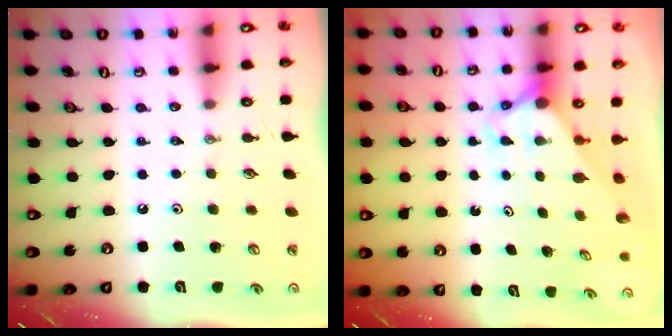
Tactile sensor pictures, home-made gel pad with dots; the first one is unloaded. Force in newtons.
{"total": 2.7, "press": 2.7, "slide": 0.0}